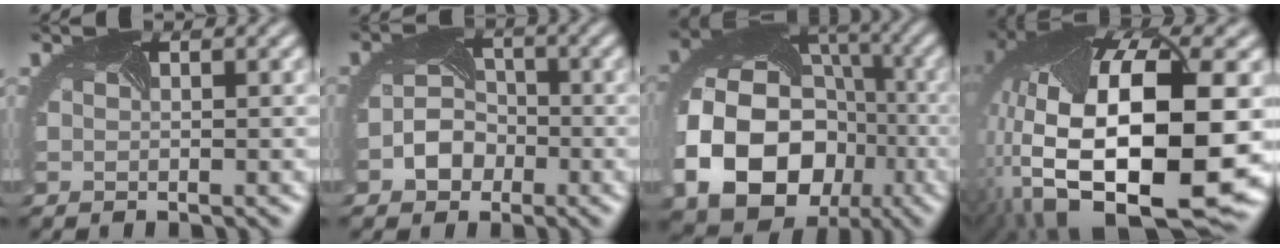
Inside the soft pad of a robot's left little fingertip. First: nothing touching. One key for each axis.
{"total": 3.0, "fx": -1.6, "fy": 2.3, "fz": 1.0, "tx": -0.025, "ty": -0.006, "tz": -0.025}
{"total": 16.0, "fx": -4.5, "fy": 12.8, "fz": 8.4, "tx": -0.191, "ty": -0.047, "tz": -0.073}
{"total": 19.0, "fx": -2.1, "fy": 8.5, "fz": 16.8, "tx": -0.327, "ty": -0.039, "tz": -0.007}